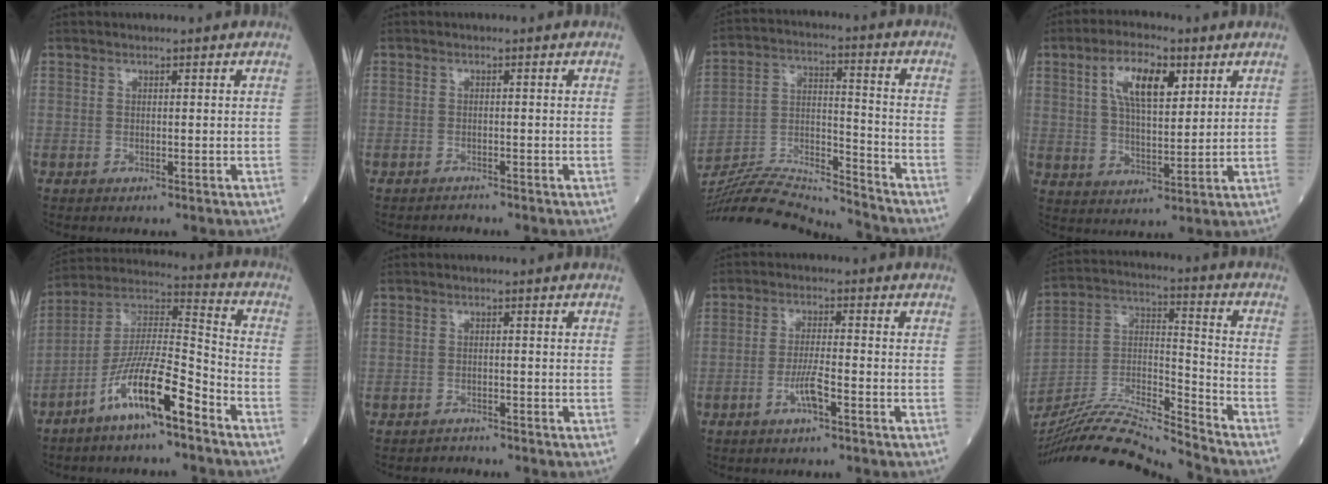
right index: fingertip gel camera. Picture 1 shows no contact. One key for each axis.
{"total": 0.9, "fx": -0.8, "fy": 0.0, "fz": -0.3, "tx": 0.004, "ty": -0.006, "tz": -0.014}
{"total": 17.3, "fx": -16.9, "fy": 0.2, "fz": 3.6, "tx": -0.069, "ty": 0.022, "tz": -0.294}
{"total": 9.2, "fx": 3.9, "fy": 3.3, "fz": 7.7, "tx": -0.145, "ty": 0.012, "tz": 0.071}
{"total": 13.0, "fx": -7.7, "fy": 1.6, "fz": 10.4, "tx": -0.198, "ty": 0.005, "tz": -0.146}
{"total": 1.4, "fx": -1.2, "fy": 0.2, "fz": -0.5, "tx": 0.011, "ty": -0.006, "tz": -0.021}
{"total": 4.1, "fx": -2.0, "fy": 0.4, "fz": 3.6, "tx": -0.071, "ty": -0.002, "tz": -0.040}
{"total": 19.4, "fx": -18.4, "fy": -0.9, "fz": 6.1, "tx": -0.126, "ty": 0.011, "tz": -0.326}